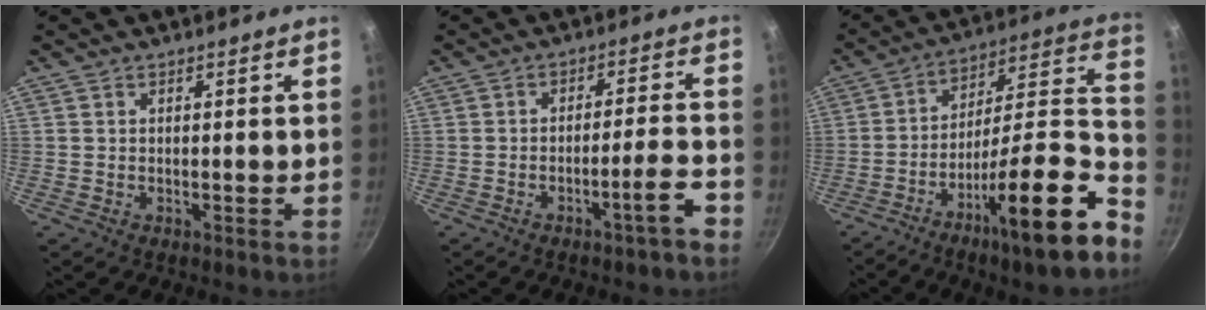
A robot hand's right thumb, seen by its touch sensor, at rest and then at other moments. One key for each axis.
{"total": 6.0, "fx": -3.8, "fy": 0.2, "fz": 4.6, "tx": -0.069, "ty": 0.037, "tz": -0.049}
{"total": 22.4, "fx": -11.5, "fy": 4.3, "fz": 18.8, "tx": -0.236, "ty": 0.073, "tz": -0.196}